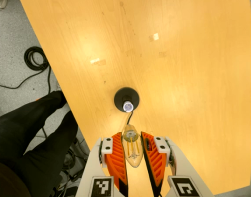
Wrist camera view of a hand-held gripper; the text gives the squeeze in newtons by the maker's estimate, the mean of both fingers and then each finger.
{"total": 13.6, "left": 14.2, "right": 13.0}